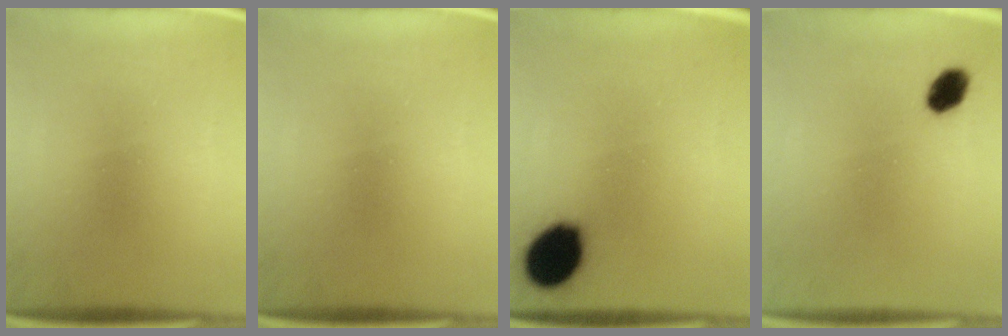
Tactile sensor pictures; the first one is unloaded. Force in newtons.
{"total": 0.0}
{"total": 12.0}
{"total": 4.0}